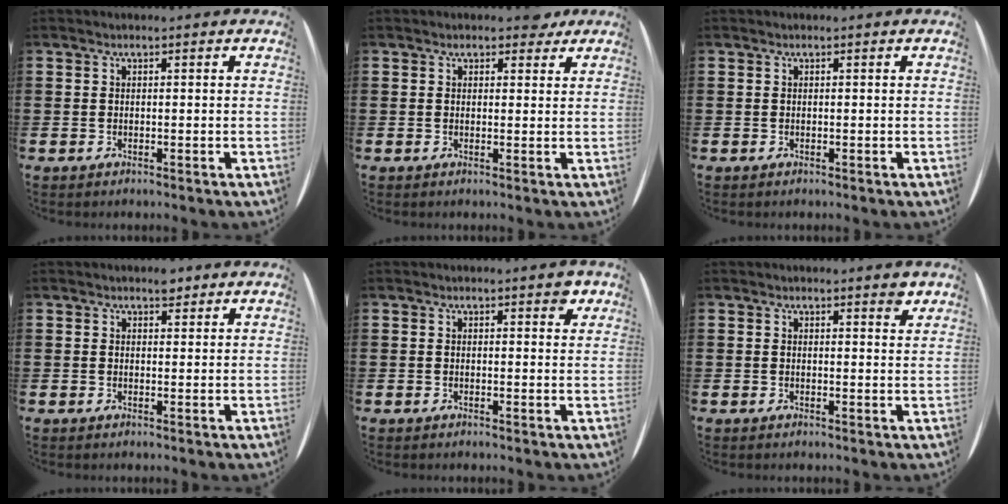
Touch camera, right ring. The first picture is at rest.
{"total": 1.7, "force": [1.4, 0.8, 0.5], "torque": [-0.003, 0.006, 0.022]}
{"total": 0.0}
{"total": 1.4, "force": [1.2, 0.7, 0.4], "torque": [0.000, 0.001, 0.020]}
{"total": 1.4, "force": [0.9, 0.6, 0.9], "torque": [-0.011, 0.004, 0.012]}
{"total": 1.5, "force": [1.3, 0.3, 0.8], "torque": [-0.007, 0.001, 0.021]}